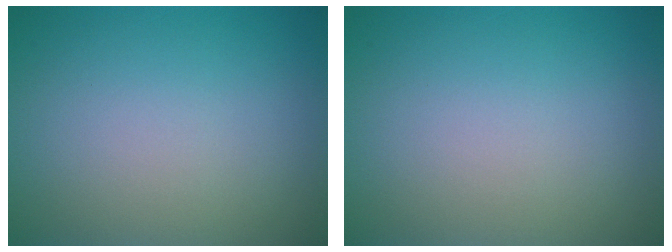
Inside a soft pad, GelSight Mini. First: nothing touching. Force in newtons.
{"total": 0.0}